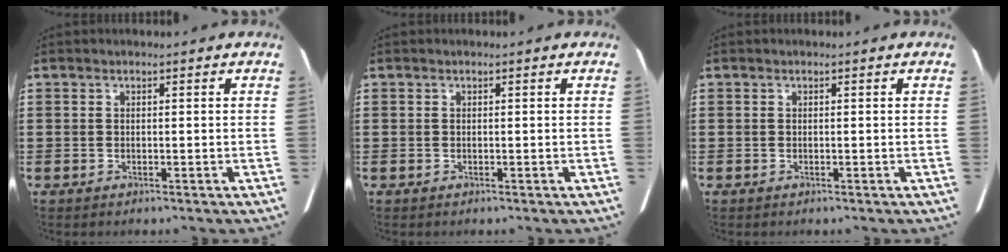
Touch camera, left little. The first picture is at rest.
{"total": 0.0}
{"total": 0.0}